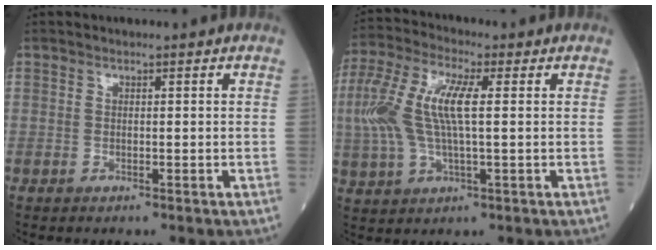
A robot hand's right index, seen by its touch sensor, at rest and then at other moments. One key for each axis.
{"total": 12.1, "fx": 1.4, "fy": 3.7, "fz": 11.5, "tx": -0.270, "ty": 0.018, "tz": 0.027}